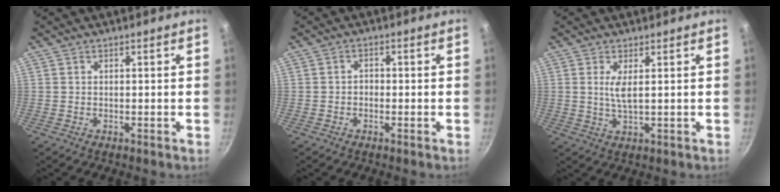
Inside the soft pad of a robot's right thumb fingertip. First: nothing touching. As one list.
[{"total": 1.6, "force": [-0.5, 1.3, 0.8], "torque": [-0.009, 0.009, -0.011]}, {"total": 3.6, "force": [0.9, 0.9, 3.3], "torque": [-0.071, -0.008, 0.018]}]